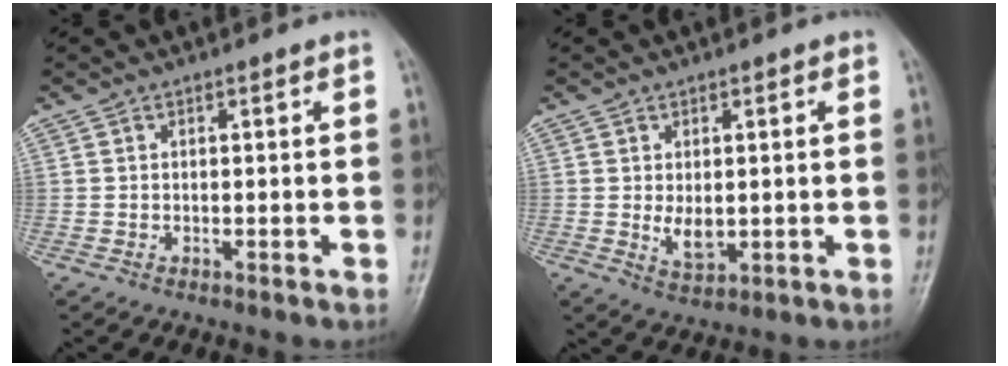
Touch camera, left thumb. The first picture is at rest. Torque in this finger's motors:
{"motor_torque": [0.71, 0.82, 0.73, 0.06, 0.02]}